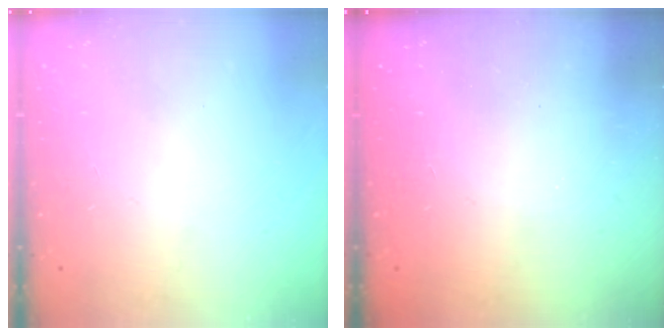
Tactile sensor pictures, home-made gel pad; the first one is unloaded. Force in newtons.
{"total": 2.5, "press": 2.4, "slide": 0.8}